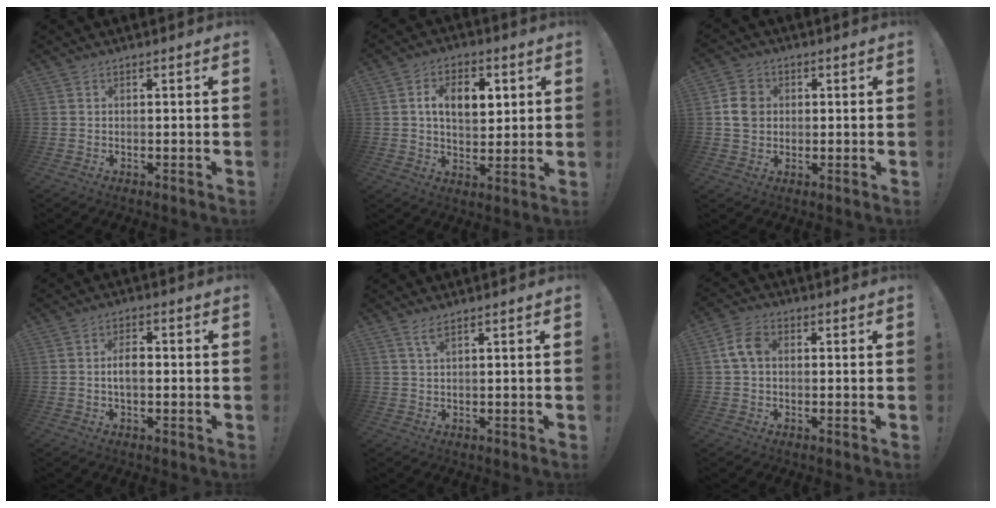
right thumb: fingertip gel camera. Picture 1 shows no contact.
{"total": 10.2, "force": [2.9, 6.7, 7.2], "torque": [-0.104, 0.003, 0.050]}
{"total": 6.8, "force": [0.8, 5.9, 3.3], "torque": [-0.049, 0.007, 0.015]}
{"total": 4.6, "force": [-0.4, 2.3, 4.0], "torque": [-0.063, 0.004, -0.013]}
{"total": 2.6, "force": [1.6, 0.4, 2.1], "torque": [-0.043, -0.002, 0.028]}
{"total": 6.6, "force": [0.6, 4.4, 4.9], "torque": [-0.096, 0.010, 0.012]}